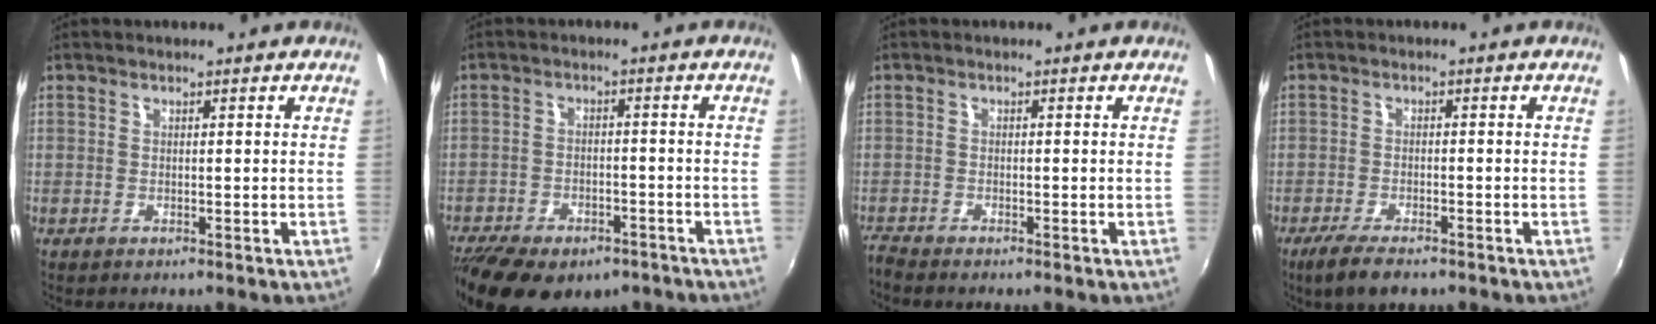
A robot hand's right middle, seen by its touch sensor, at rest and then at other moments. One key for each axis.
{"total": 17.6, "fx": -12.2, "fy": 8.7, "fz": 9.3, "tx": -0.212, "ty": -0.037, "tz": -0.178}
{"total": 2.0, "fx": -2.0, "fy": 0.0, "fz": 0.3, "tx": -0.014, "ty": -0.012, "tz": -0.042}
{"total": 5.8, "fx": -4.3, "fy": 1.7, "fz": 3.6, "tx": -0.090, "ty": -0.017, "tz": -0.078}